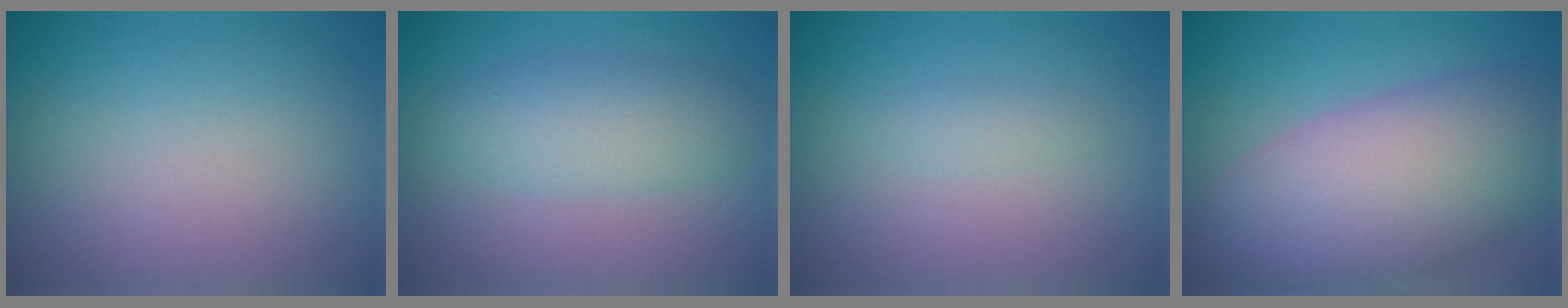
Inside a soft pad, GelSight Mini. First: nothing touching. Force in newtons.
{"total": 3.8, "press": 3.8, "slide": 0.1}
{"total": 0.9, "press": 0.9, "slide": 0.0}
{"total": 11.2, "press": 11.2, "slide": 0.6}